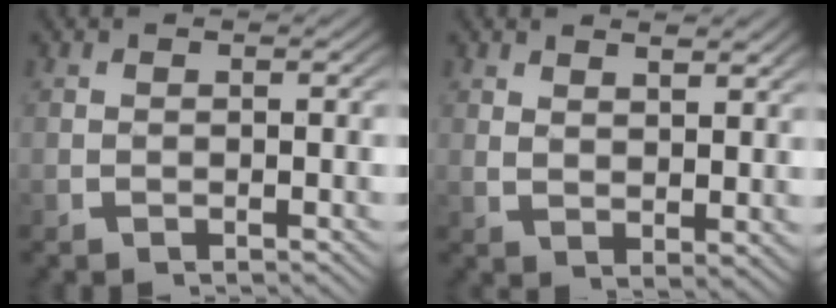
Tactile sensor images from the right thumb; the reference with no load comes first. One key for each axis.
{"total": 2.4, "fx": 2.0, "fy": 0.5, "fz": 1.1, "tx": -0.019, "ty": -0.005, "tz": 0.045}